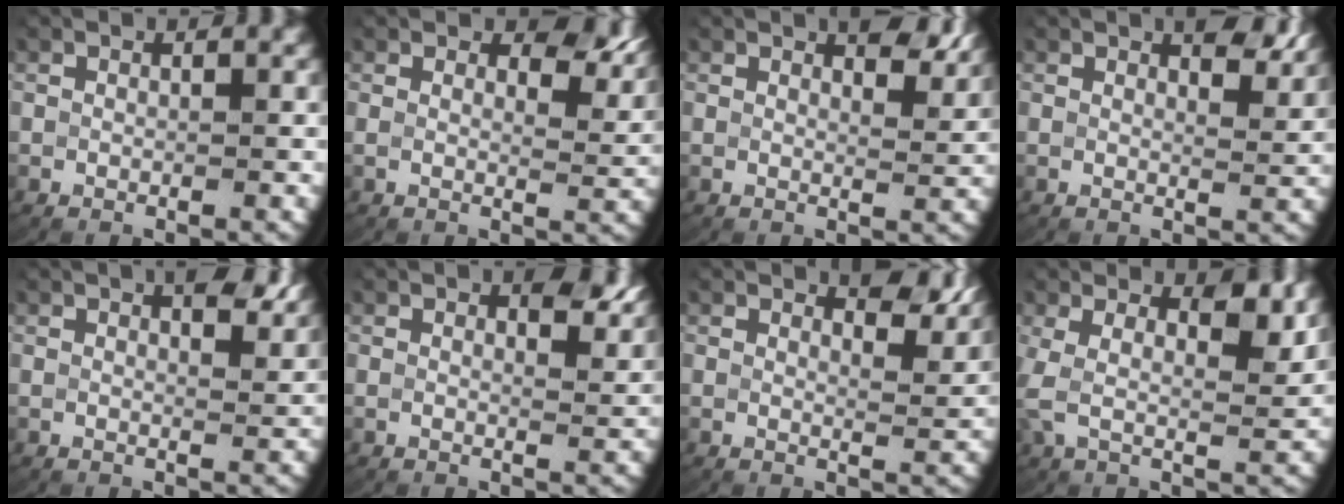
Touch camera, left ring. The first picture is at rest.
{"total": 3.7, "force": [2.5, 1.1, 2.6], "torque": [-0.037, -0.009, 0.037]}
{"total": 3.3, "force": [2.7, 0.4, 1.9], "torque": [-0.029, -0.008, 0.041]}
{"total": 3.1, "force": [2.5, 0.3, 1.8], "torque": [-0.028, -0.009, 0.039]}
{"total": 3.1, "force": [2.2, 0.4, 2.2], "torque": [-0.036, -0.008, 0.035]}
{"total": 2.9, "force": [2.0, 0.6, 2.0], "torque": [-0.029, -0.010, 0.030]}
{"total": 3.9, "force": [3.1, 0.7, 2.2], "torque": [-0.035, -0.008, 0.047]}
{"total": 4.2, "force": [1.6, 2.1, 3.3], "torque": [-0.076, -0.016, 0.029]}